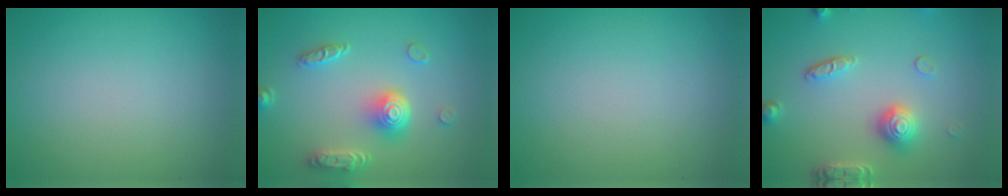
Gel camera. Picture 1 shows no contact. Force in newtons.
{"total": 4.7, "press": 3.6, "slide": 3.0}
{"total": 0.0}
{"total": 4.0, "press": 3.5, "slide": 2.1}